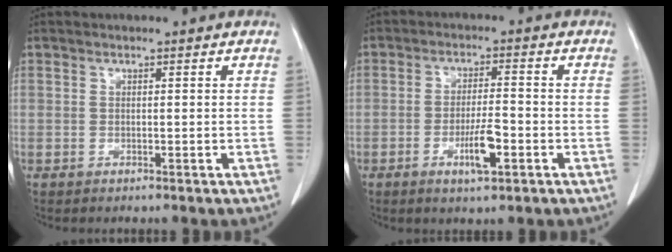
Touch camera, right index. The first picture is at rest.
{"total": 5.6, "force": [-2.2, 1.0, 5.0], "torque": [-0.091, -0.003, -0.037]}